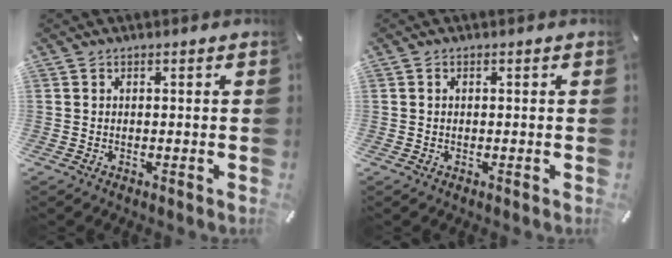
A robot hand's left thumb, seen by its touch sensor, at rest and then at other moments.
{"total": 0.6, "force": [0.0, 0.4, 0.5], "torque": [-0.010, 0.002, 0.000]}